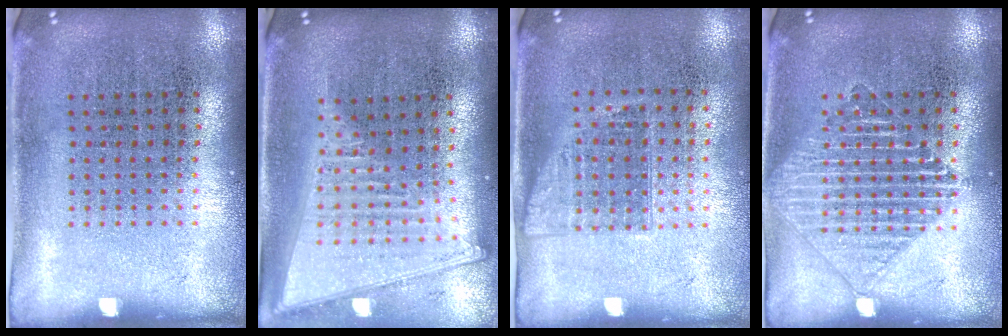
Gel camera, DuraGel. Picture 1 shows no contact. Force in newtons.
{"total": 2.1, "press": 1.8, "slide": 1.2}
{"total": 1.1, "press": 0.9, "slide": 0.6}
{"total": 2.8, "press": 2.8, "slide": 0.5}